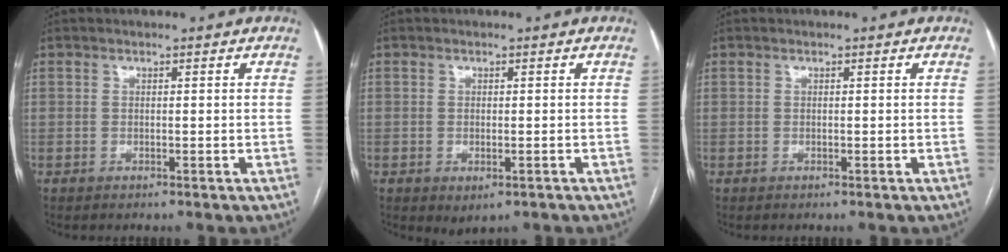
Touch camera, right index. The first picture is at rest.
{"total": 2.5, "force": [-1.2, 1.2, 1.8], "torque": [-0.024, -0.005, -0.005]}
{"total": 0.0}